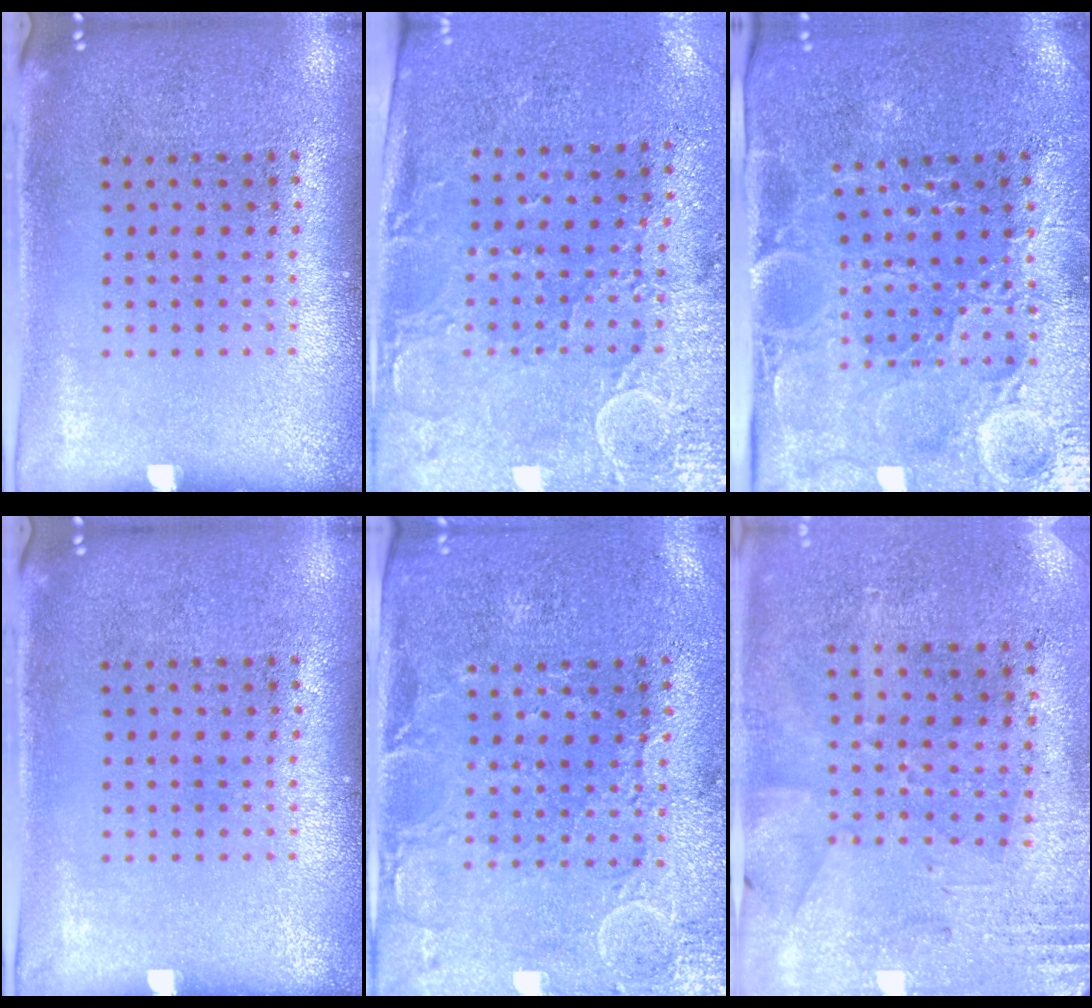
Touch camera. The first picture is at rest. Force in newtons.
{"total": 3.0, "press": 2.6, "slide": 1.5}
{"total": 3.8, "press": 3.7, "slide": 0.5}
{"total": 0.0}
{"total": 0.6, "press": 0.3, "slide": 0.5}
{"total": 2.7, "press": 2.3, "slide": 1.5}